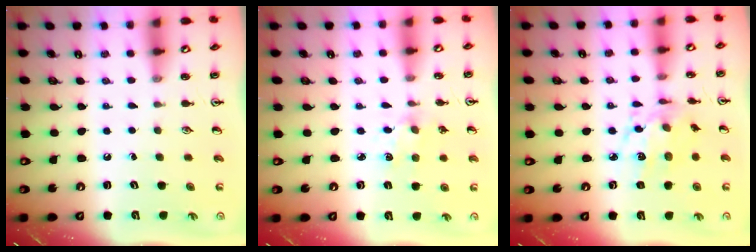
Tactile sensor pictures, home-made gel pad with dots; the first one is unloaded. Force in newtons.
{"total": 2.2, "press": 2.2, "slide": 0.2}
{"total": 10.5, "press": 10.4, "slide": 0.6}